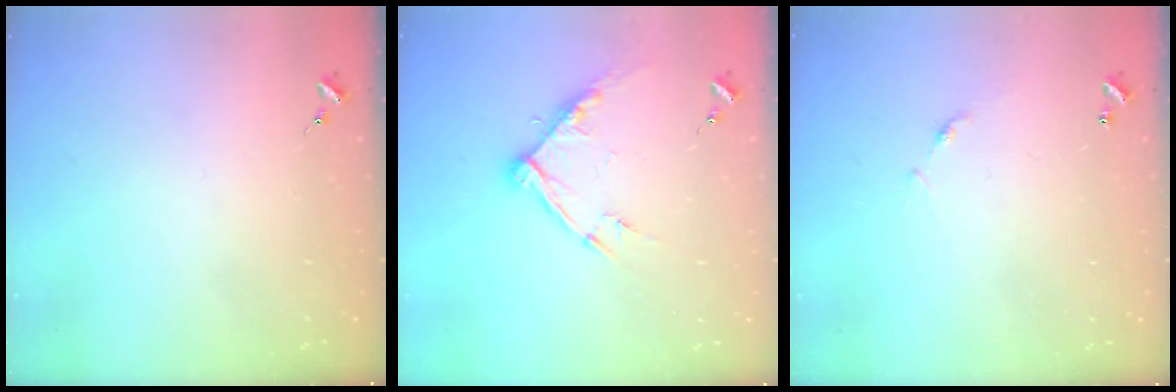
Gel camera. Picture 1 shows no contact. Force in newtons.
{"total": 10.7, "press": 10.6, "slide": 1.3}
{"total": 6.4, "press": 6.4, "slide": 0.5}